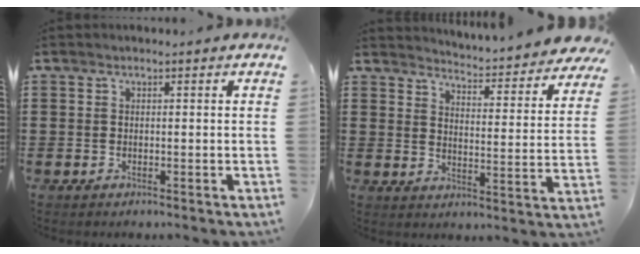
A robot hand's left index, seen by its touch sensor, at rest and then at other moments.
{"total": 3.5, "force": [3.4, -0.5, 0.3], "torque": [-0.022, -0.043, 0.049]}